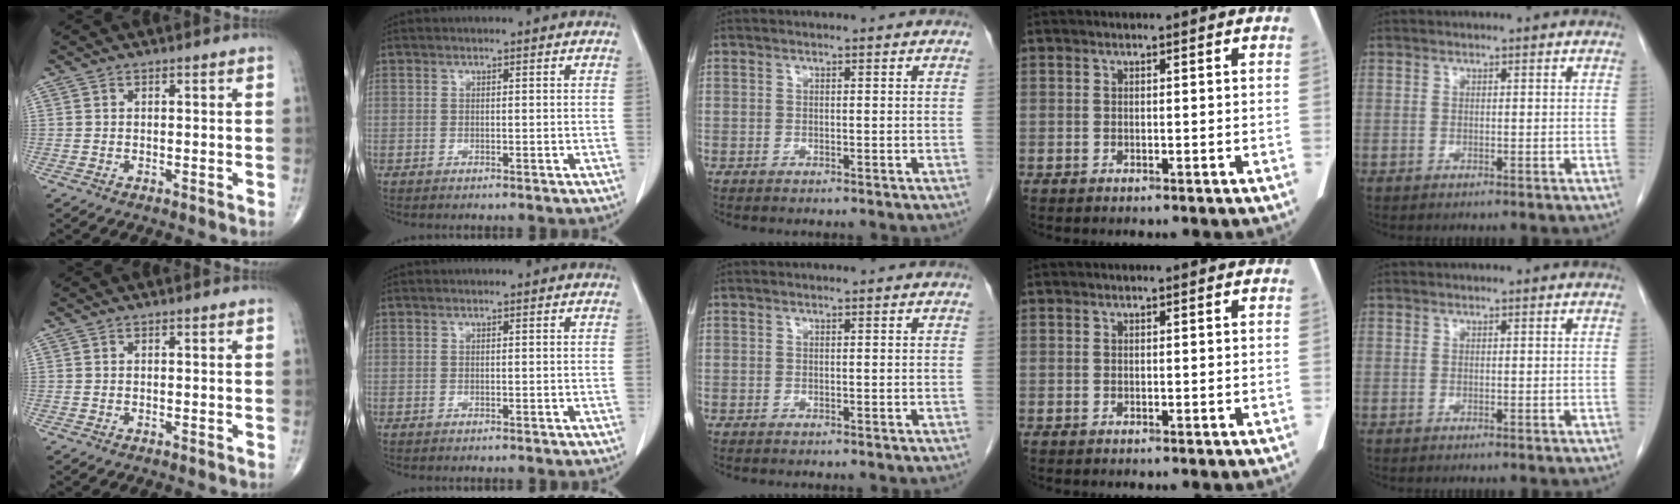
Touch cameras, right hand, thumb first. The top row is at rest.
{}